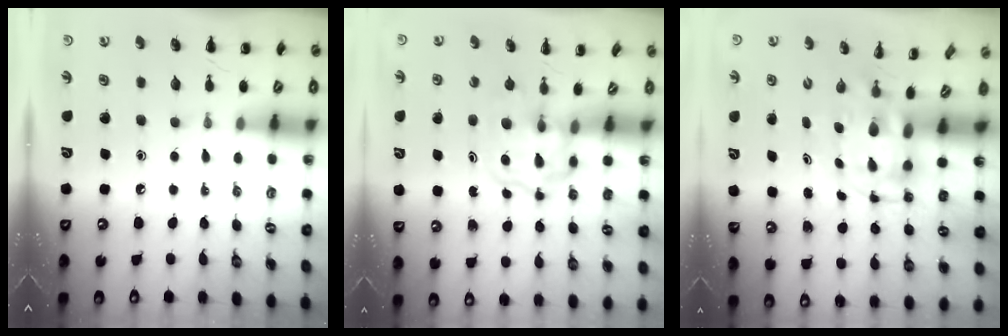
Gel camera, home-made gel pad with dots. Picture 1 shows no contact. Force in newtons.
{"total": 3.8, "press": 3.8, "slide": 0.5}
{"total": 3.8, "press": 3.7, "slide": 0.9}